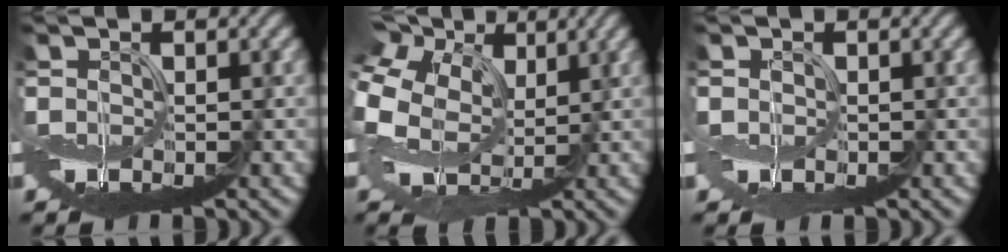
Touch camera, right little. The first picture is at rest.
{"total": 11.0, "force": [3.4, 7.9, 7.0], "torque": [-0.195, 0.029, 0.068]}
{"total": 1.2, "force": [0.2, 1.1, 0.2], "torque": [-0.005, -0.001, 0.004]}